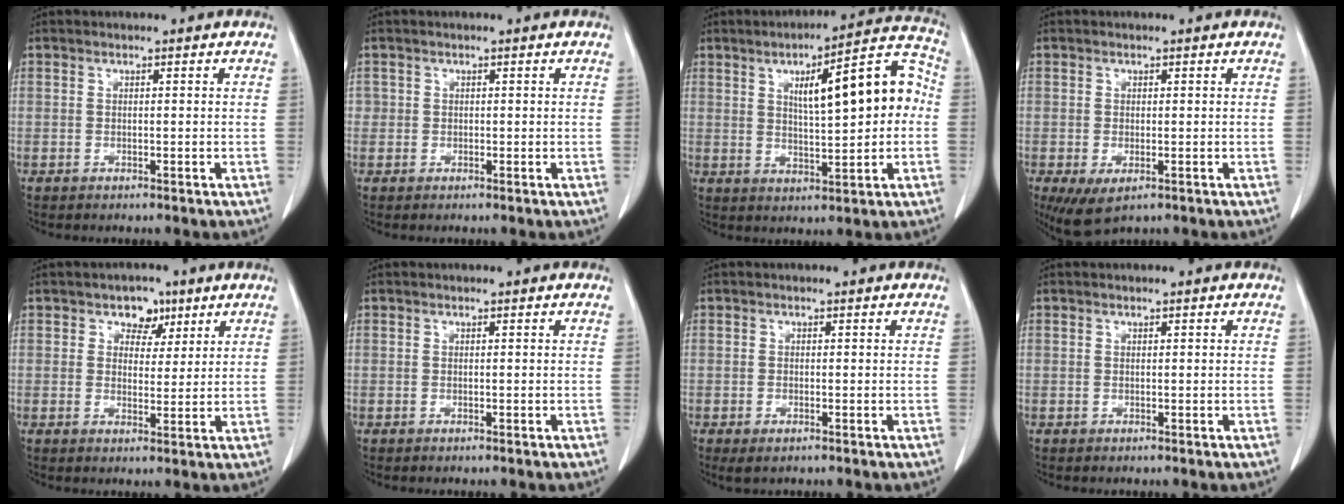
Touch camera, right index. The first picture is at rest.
{"total": 0.8, "force": [0.0, 0.8, 0.0], "torque": [0.011, 0.005, -0.002]}
{"total": 13.8, "force": [2.0, 3.3, 13.2], "torque": [-0.181, 0.040, 0.030]}
{"total": 4.6, "force": [-2.0, 2.2, 3.5], "torque": [-0.063, -0.013, -0.023]}
{"total": 4.3, "force": [2.4, 3.2, 1.8], "torque": [-0.019, 0.006, 0.036]}
{"total": 0.0}
{"total": 1.7, "force": [-0.9, 0.7, 1.2], "torque": [-0.022, -0.004, -0.008]}
{"total": 0.0}